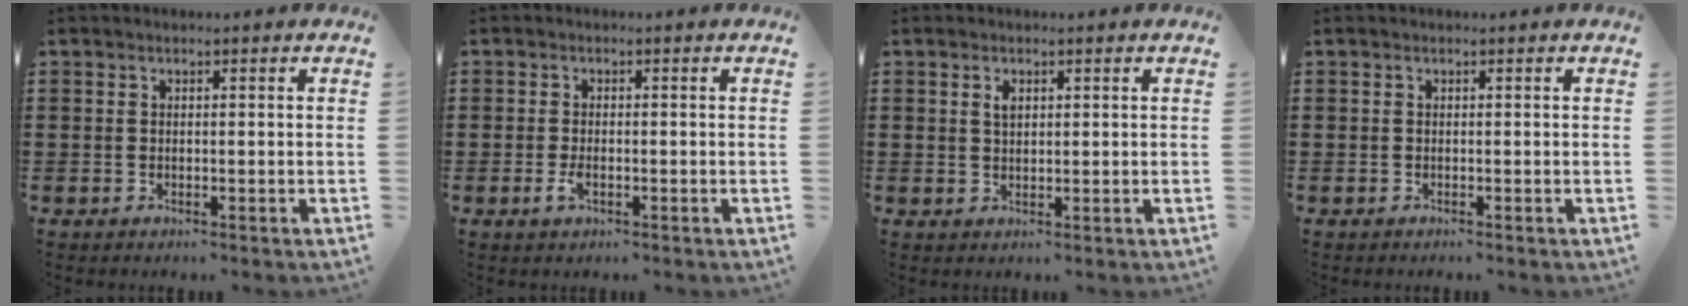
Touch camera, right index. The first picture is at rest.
{"total": 2.0, "force": [-0.8, 0.7, 1.7], "torque": [-0.040, -0.006, -0.016]}
{"total": 1.6, "force": [0.7, 0.8, 1.2], "torque": [-0.026, 0.004, 0.012]}
{"total": 0.0}